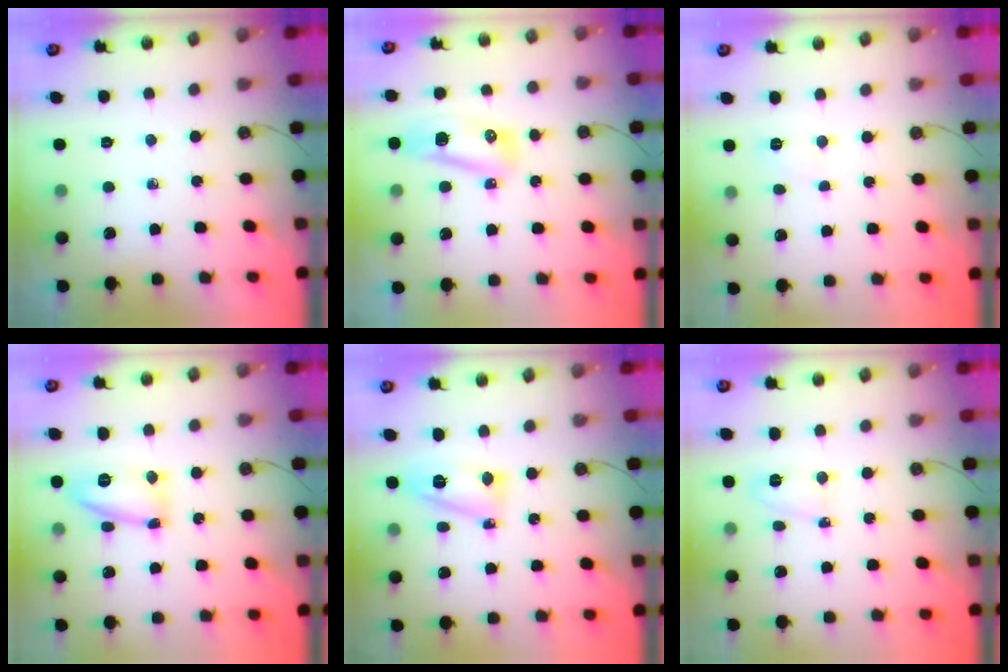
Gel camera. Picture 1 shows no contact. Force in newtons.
{"total": 14.0, "press": 10.4, "slide": 9.4}
{"total": 2.9, "press": 2.8, "slide": 0.7}
{"total": 11.6, "press": 11.3, "slide": 2.4}
{"total": 10.8, "press": 10.8, "slide": 1.0}
{"total": 12.9, "press": 5.0, "slide": 11.9}